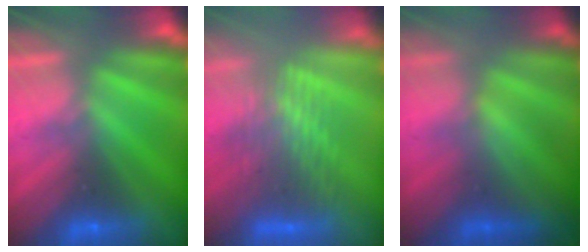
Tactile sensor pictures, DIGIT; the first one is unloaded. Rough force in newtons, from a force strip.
{"total": 6.7}
{"total": 3.8}